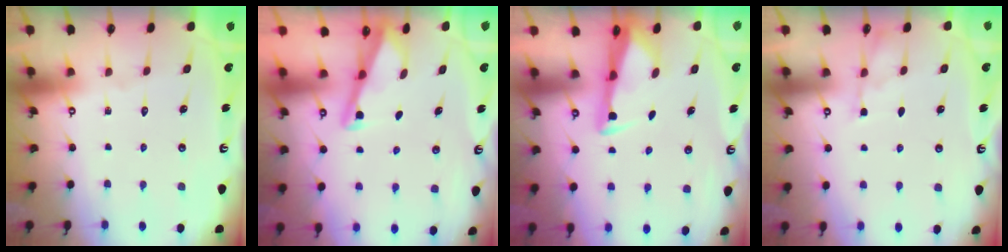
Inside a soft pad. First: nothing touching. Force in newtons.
{"total": 3.0, "press": 3.0, "slide": 0.3}
{"total": 3.3, "press": 3.2, "slide": 0.9}
{"total": 3.7, "press": 3.6, "slide": 0.5}